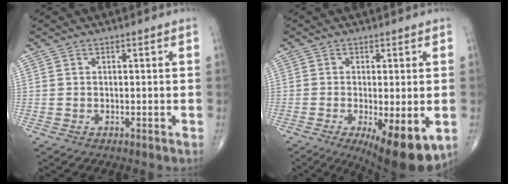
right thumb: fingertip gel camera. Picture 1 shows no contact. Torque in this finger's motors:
{"motor_torque": [0.10, 0.60, 0.36, -0.02, 0.08]}